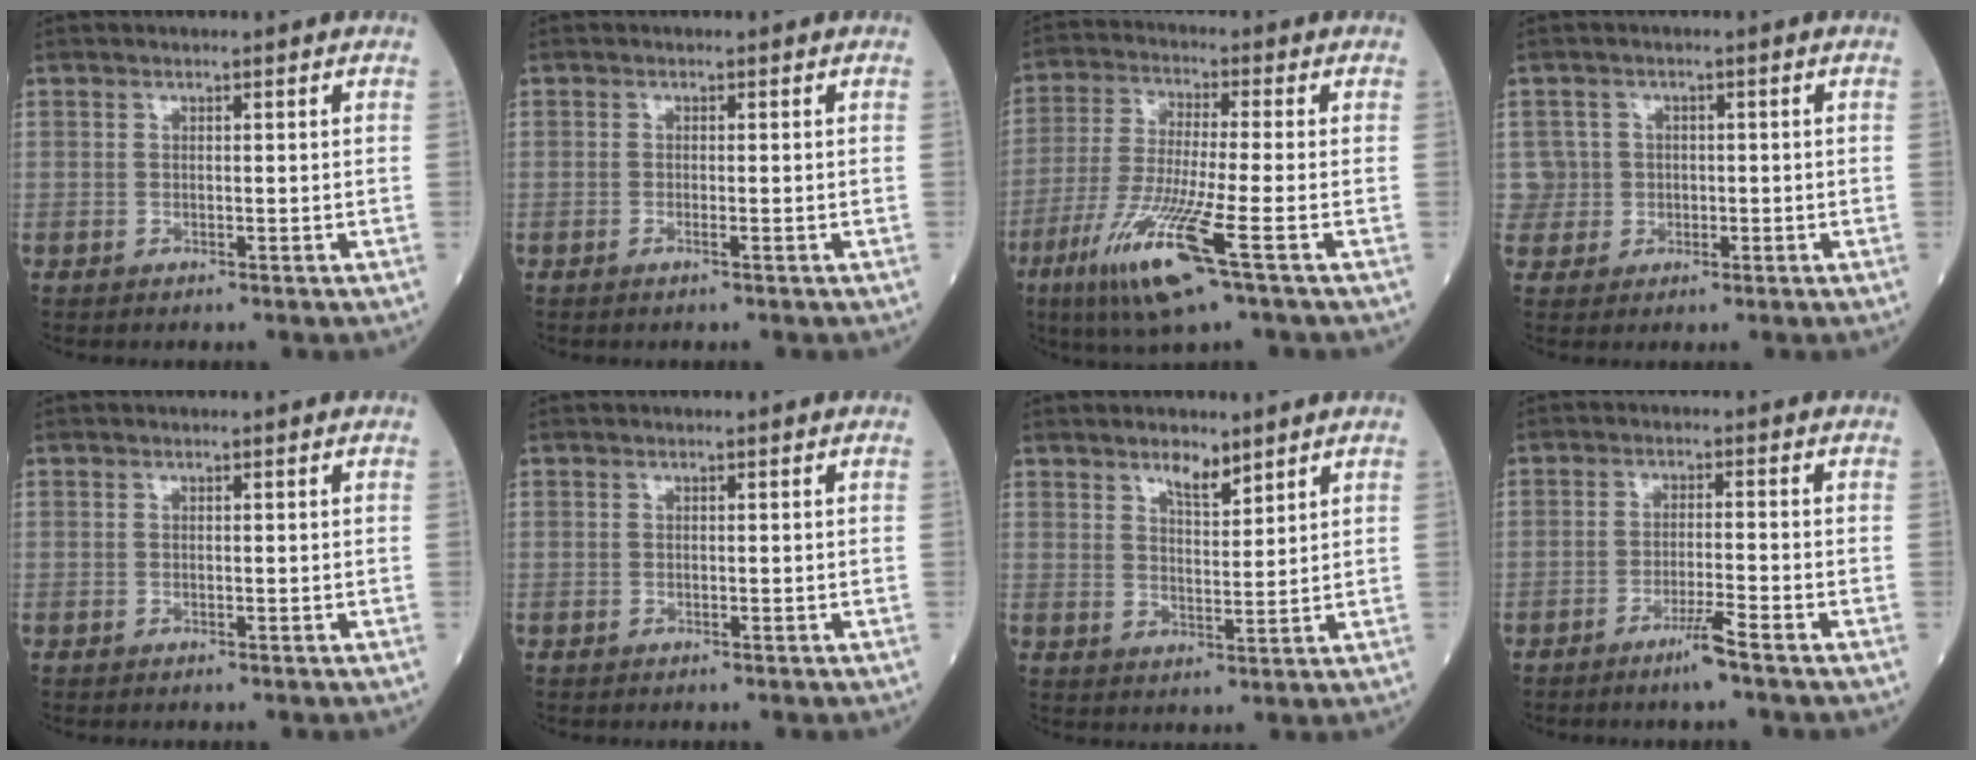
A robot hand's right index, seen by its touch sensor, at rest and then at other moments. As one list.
[{"total": 0.8, "force": [-0.4, -0.1, 0.6], "torque": [-0.012, -0.001, -0.007]}, {"total": 12.5, "force": [-5.9, 0.0, 11.0], "torque": [-0.233, -0.033, -0.111]}, {"total": 3.5, "force": [0.2, 3.5, -0.5], "torque": [0.024, 0.010, 0.003]}, {"total": 0.0}, {"total": 0.0}, {"total": 4.0, "force": [3.1, 1.2, 2.2], "torque": [-0.040, -0.004, 0.055]}, {"total": 3.9, "force": [-2.7, -0.6, 2.7], "torque": [-0.053, -0.007, -0.054]}]